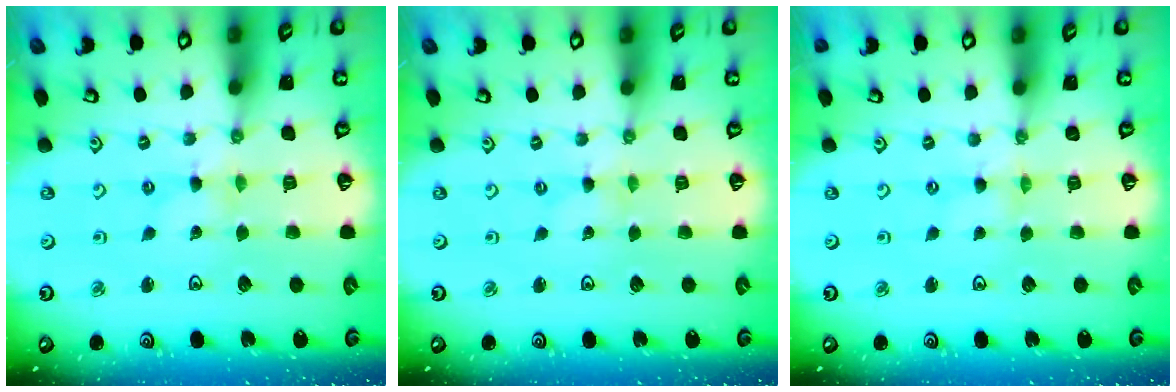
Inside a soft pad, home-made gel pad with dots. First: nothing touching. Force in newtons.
{"total": 0.0}
{"total": 0.8, "press": 0.7, "slide": 0.2}